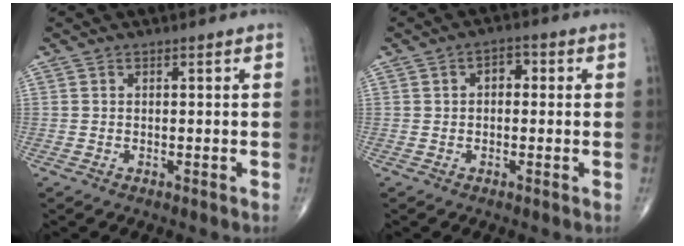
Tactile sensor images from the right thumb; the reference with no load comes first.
{"total": 3.1, "force": [0.4, 2.1, 2.2], "torque": [-0.019, 0.012, -0.002]}